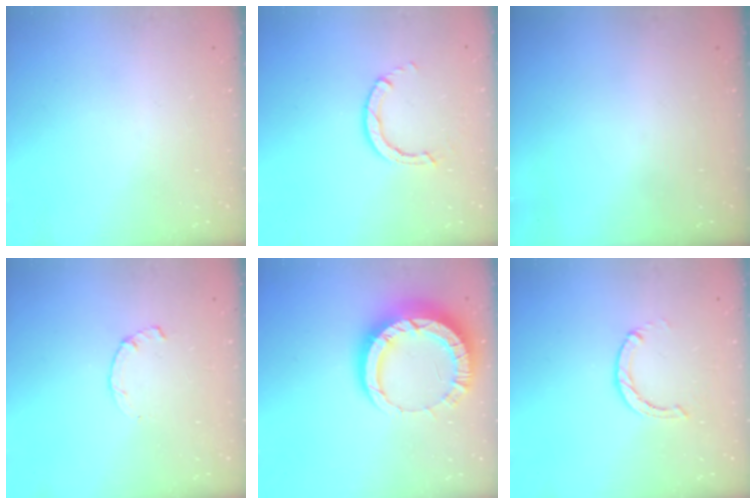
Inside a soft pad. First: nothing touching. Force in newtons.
{"total": 2.8, "press": 2.8, "slide": 0.2}
{"total": 0.0}
{"total": 1.7, "press": 1.7, "slide": 0.3}
{"total": 12.4, "press": 12.3, "slide": 1.2}
{"total": 0.6, "press": 0.6, "slide": 0.2}